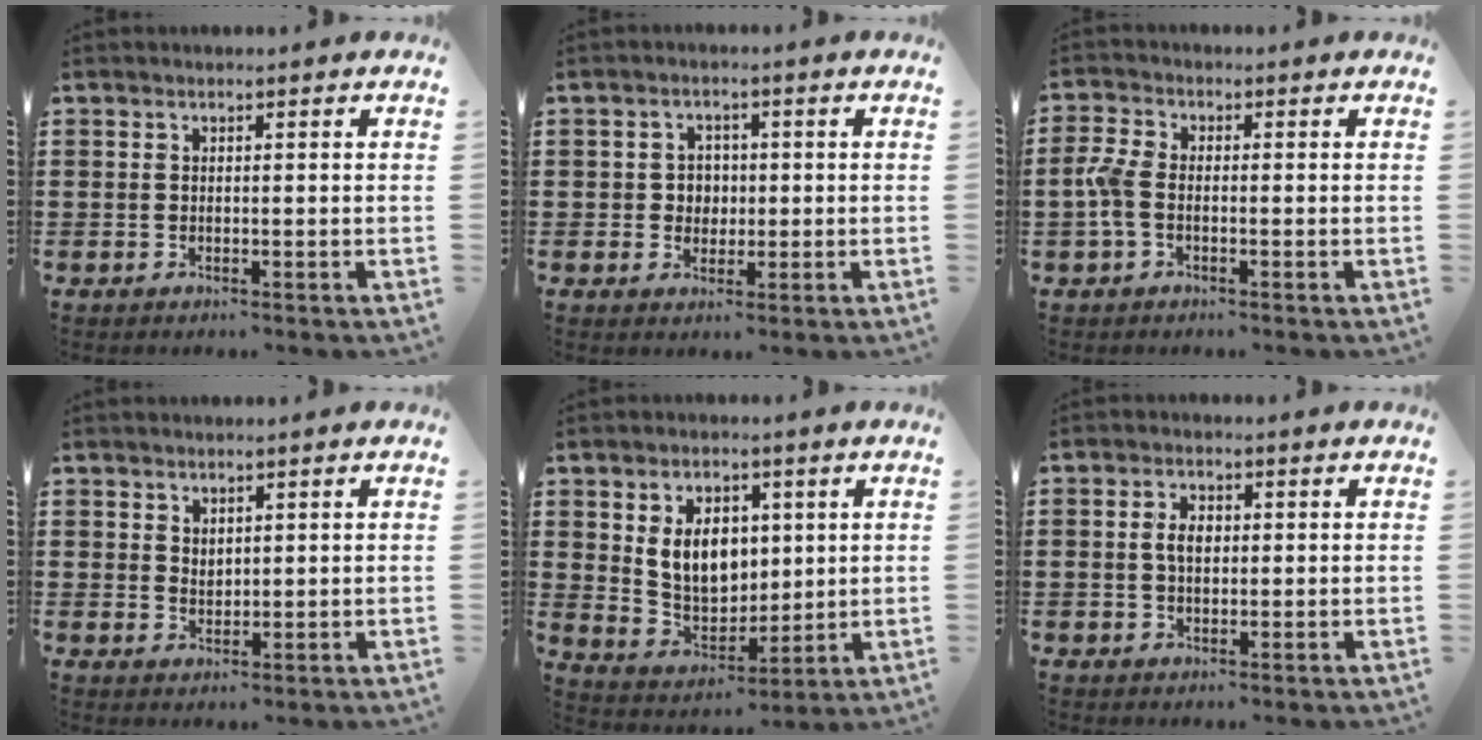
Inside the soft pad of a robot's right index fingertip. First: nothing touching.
{"total": 2.7, "force": [-0.1, 2.6, 0.9], "torque": [-0.028, 0.010, -0.006]}
{"total": 3.6, "force": [-1.1, 1.9, 2.9], "torque": [-0.089, -0.008, -0.031]}
{"total": 1.9, "force": [1.6, 1.1, 0.2], "torque": [-0.006, 0.004, 0.031]}
{"total": 8.3, "force": [2.1, 5.9, 5.4], "torque": [-0.107, 0.005, 0.034]}
{"total": 3.1, "force": [0.3, 1.9, 2.4], "torque": [-0.050, 0.010, 0.003]}